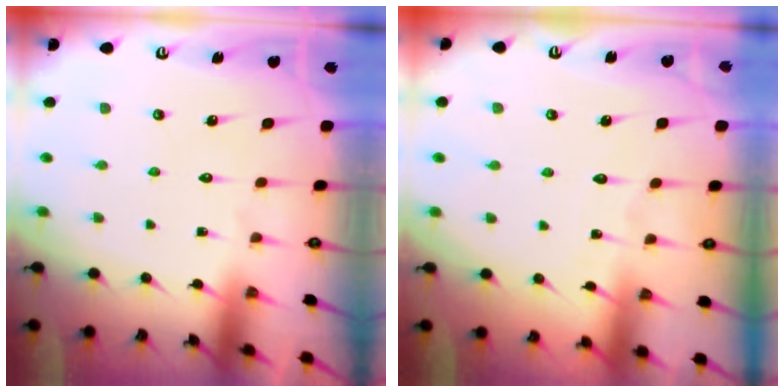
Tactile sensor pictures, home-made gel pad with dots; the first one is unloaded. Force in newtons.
{"total": 2.6, "press": 2.6, "slide": 0.3}